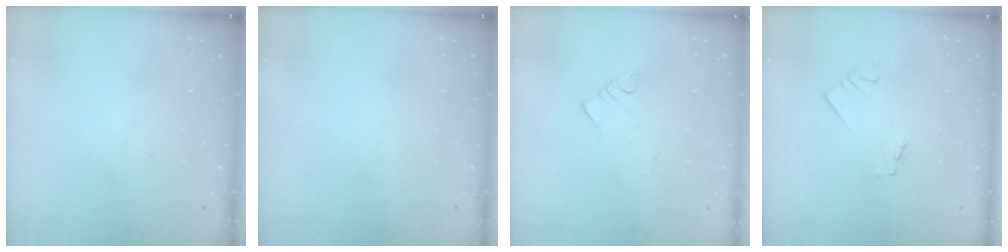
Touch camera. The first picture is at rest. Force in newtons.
{"total": 0.0}
{"total": 3.0, "press": 3.0, "slide": 0.2}
{"total": 1.2, "press": 1.2, "slide": 0.1}